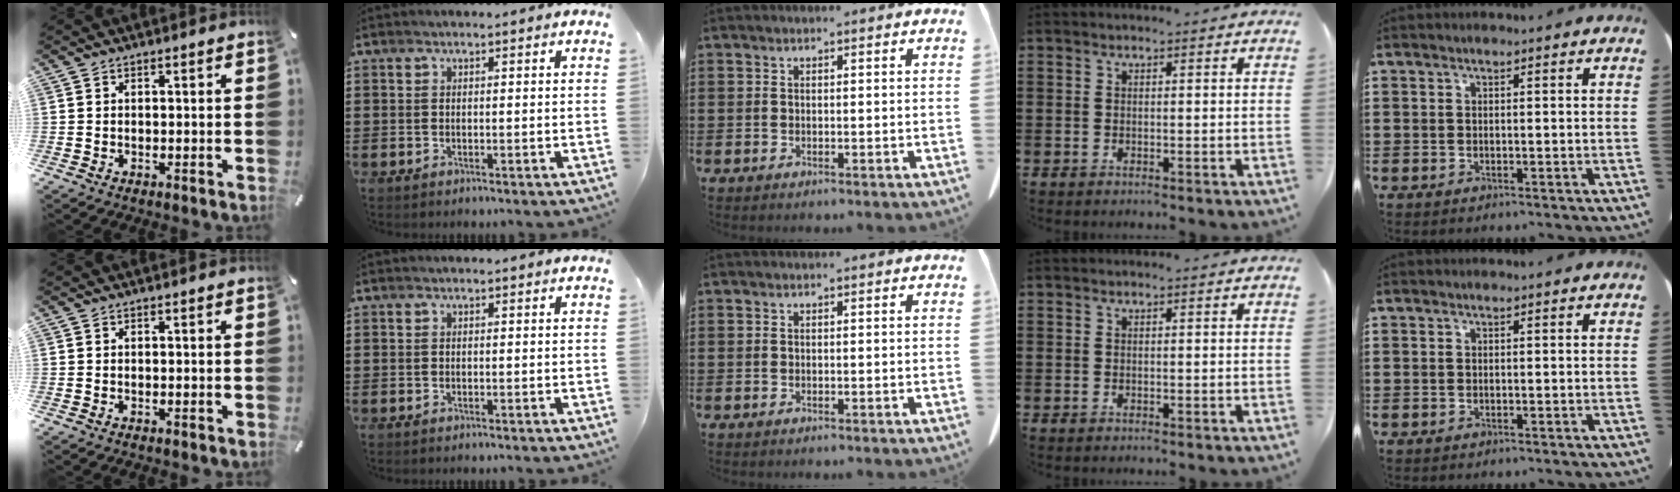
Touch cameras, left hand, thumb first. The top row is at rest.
{}